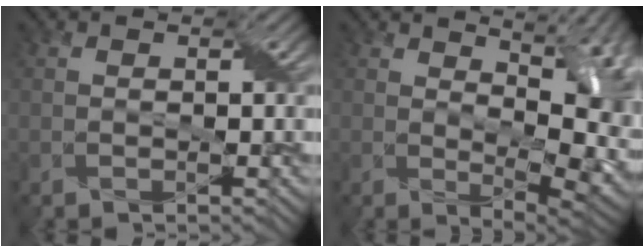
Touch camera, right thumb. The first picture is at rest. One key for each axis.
{"total": 10.6, "fx": 2.8, "fy": 5.1, "fz": 8.9, "tx": -0.107, "ty": -0.006, "tz": 0.058}